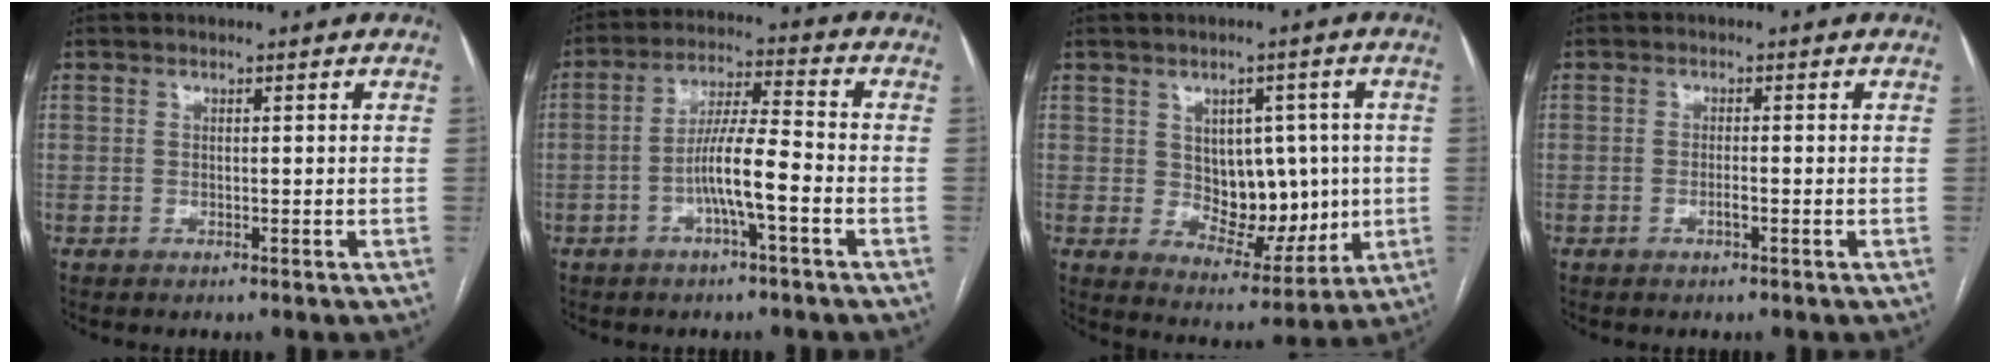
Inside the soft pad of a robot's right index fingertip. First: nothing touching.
{"total": 8.1, "force": [-2.8, 0.5, 7.6], "torque": [-0.144, 0.012, -0.052]}
{"total": 9.9, "force": [0.6, 6.4, 7.5], "torque": [-0.100, 0.007, 0.027]}
{"total": 1.3, "force": [-0.6, 0.1, 1.2], "torque": [-0.023, 0.001, -0.011]}